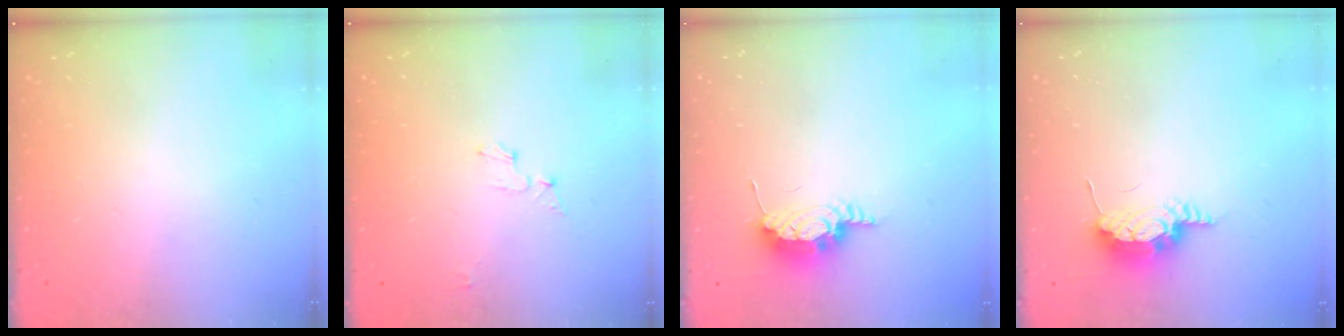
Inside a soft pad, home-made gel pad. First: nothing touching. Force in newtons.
{"total": 4.2, "press": 4.1, "slide": 0.4}
{"total": 7.9, "press": 7.8, "slide": 1.0}
{"total": 7.9, "press": 7.6, "slide": 2.2}